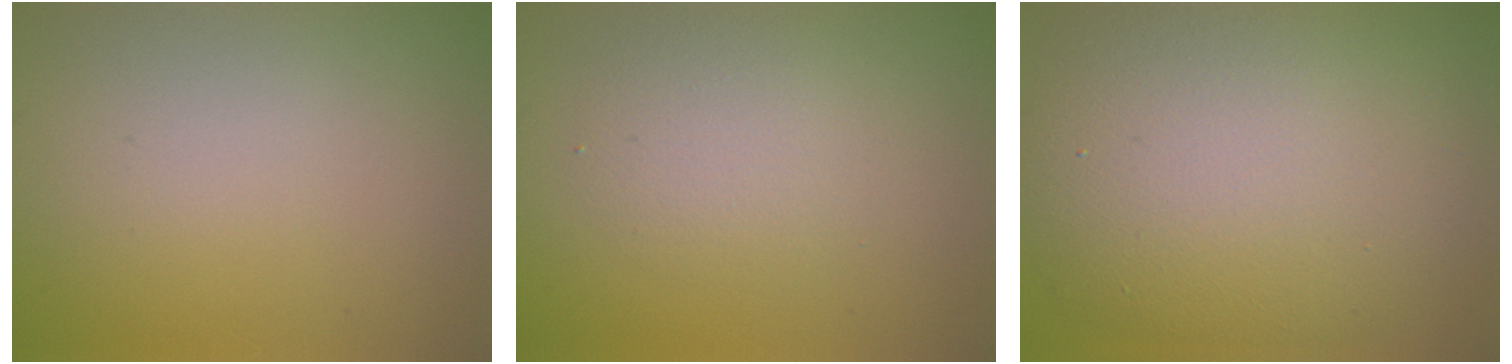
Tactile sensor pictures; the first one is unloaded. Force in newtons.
{"total": 2.7, "press": 2.7, "slide": 0.0}
{"total": 11.6, "press": 11.5, "slide": 1.2}